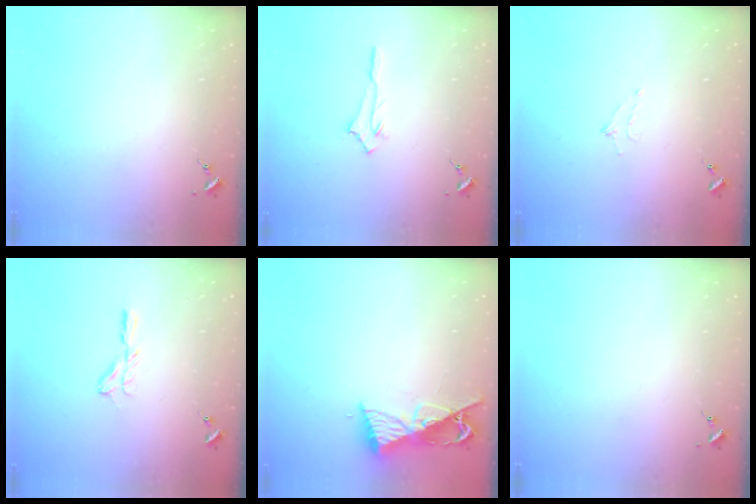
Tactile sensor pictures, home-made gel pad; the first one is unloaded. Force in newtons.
{"total": 2.8, "press": 2.8, "slide": 0.4}
{"total": 4.9, "press": 4.8, "slide": 0.7}
{"total": 5.6, "press": 5.5, "slide": 0.6}
{"total": 10.8, "press": 10.7, "slide": 1.1}
{"total": 0.0}